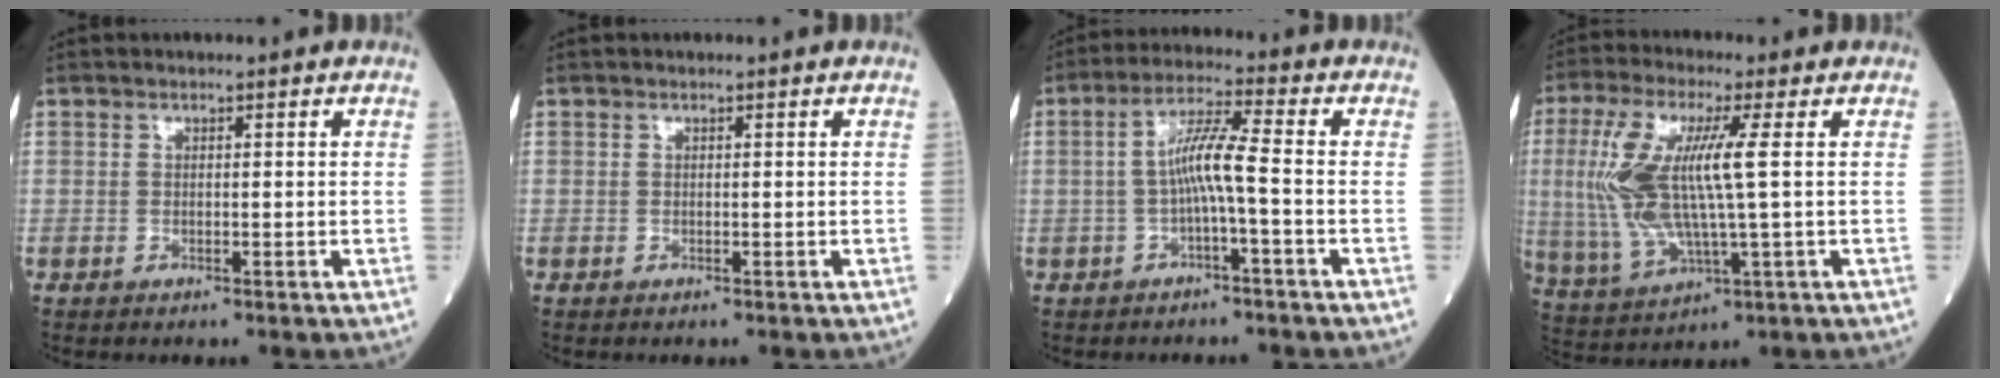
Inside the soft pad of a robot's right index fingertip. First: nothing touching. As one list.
[{"total": 0.0}, {"total": 5.9, "force": [-1.0, -0.2, 5.8], "torque": [-0.112, 0.018, -0.018]}, {"total": 12.8, "force": [1.5, 1.9, 12.5], "torque": [-0.290, 0.008, 0.029]}]